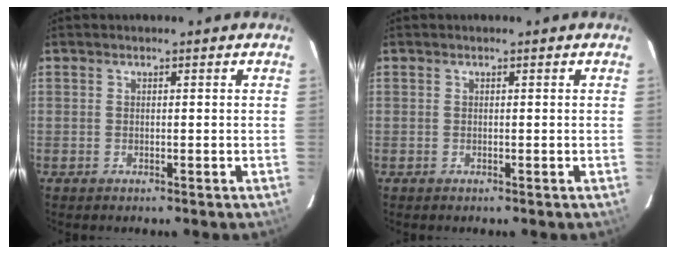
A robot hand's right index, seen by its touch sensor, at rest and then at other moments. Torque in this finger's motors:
{"motor_torque": [0.00, 0.00, 0.05, 0.00]}